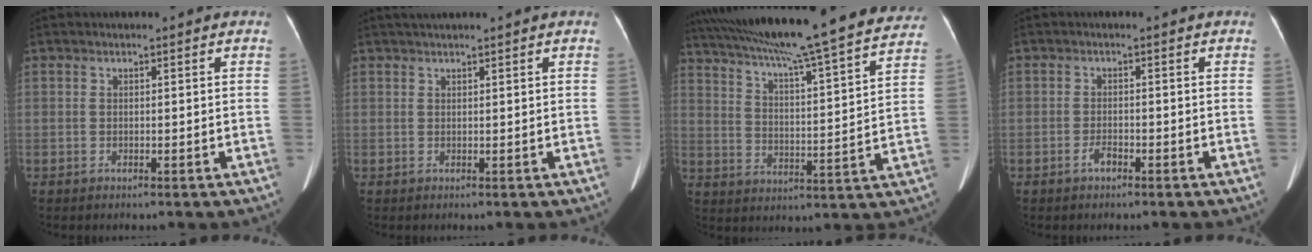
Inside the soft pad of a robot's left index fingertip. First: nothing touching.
{"total": 2.2, "force": [1.8, -0.3, 1.1], "torque": [-0.015, 0.023, 0.037]}
{"total": 30.5, "force": [26.9, 1.4, 14.2], "torque": [-0.238, -0.026, 0.360]}
{"total": 1.4, "force": [-1.0, 0.5, 0.9], "torque": [-0.020, 0.000, -0.017]}